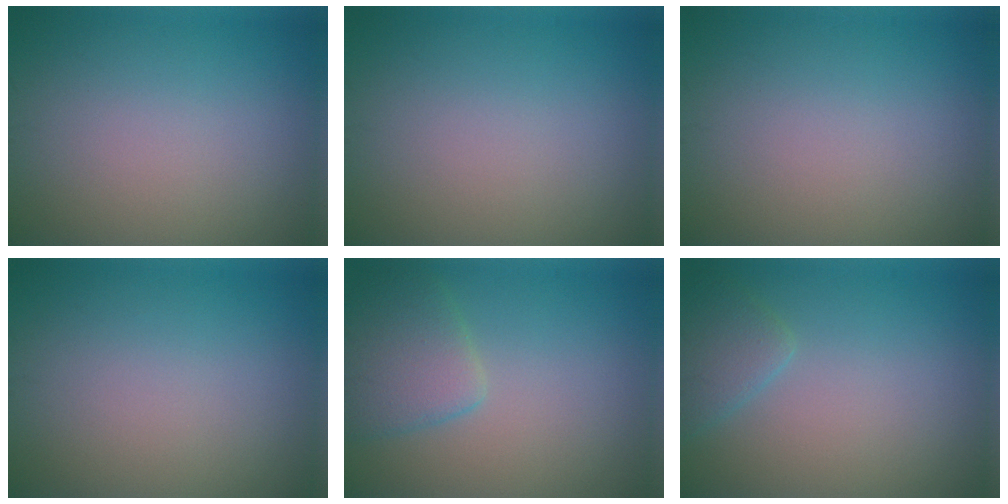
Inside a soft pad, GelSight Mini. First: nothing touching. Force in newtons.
{"total": 0.0}
{"total": 0.0}
{"total": 0.0}
{"total": 3.6, "press": 3.5, "slide": 0.2}
{"total": 2.1, "press": 2.1, "slide": 0.1}